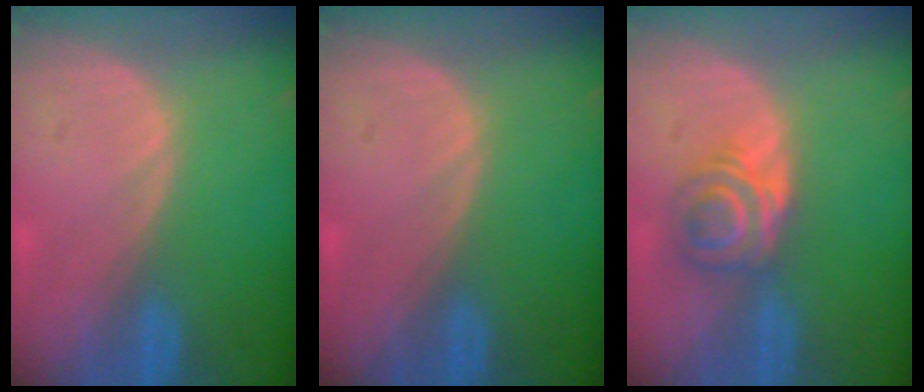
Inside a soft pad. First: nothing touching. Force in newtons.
{"total": 0.0}
{"total": 6.1, "press": 5.2, "slide": 3.2}